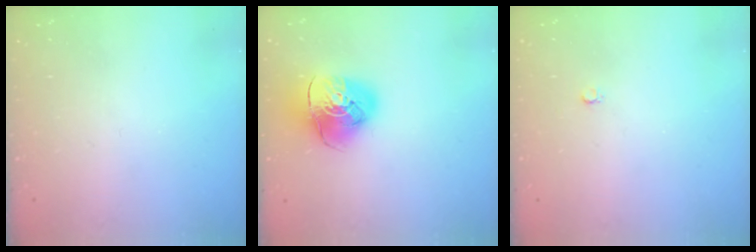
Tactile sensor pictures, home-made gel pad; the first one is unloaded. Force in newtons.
{"total": 12.3, "press": 12.2, "slide": 1.7}
{"total": 2.0, "press": 2.0, "slide": 0.2}